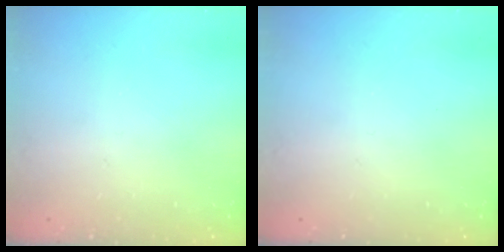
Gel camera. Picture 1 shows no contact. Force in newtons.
{"total": 0.0}